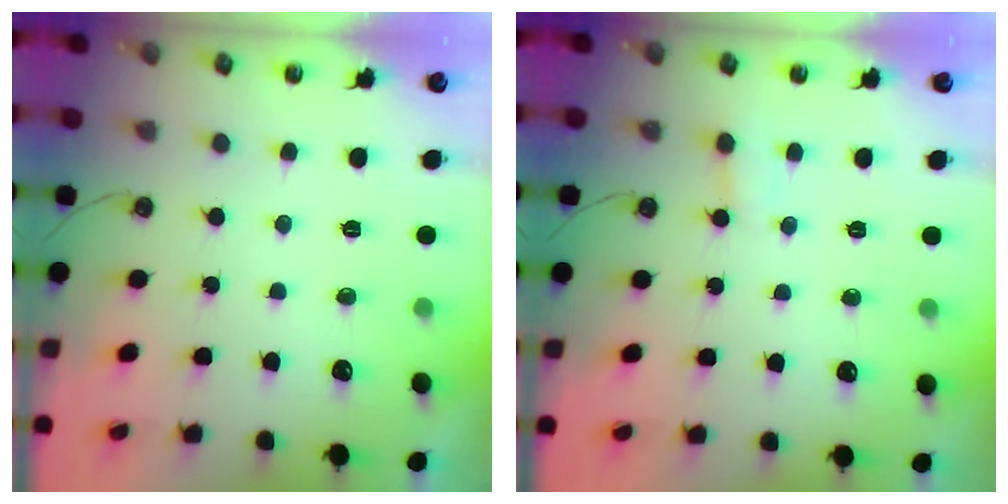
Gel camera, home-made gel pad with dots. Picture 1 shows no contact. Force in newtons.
{"total": 2.7, "press": 2.7, "slide": 0.2}